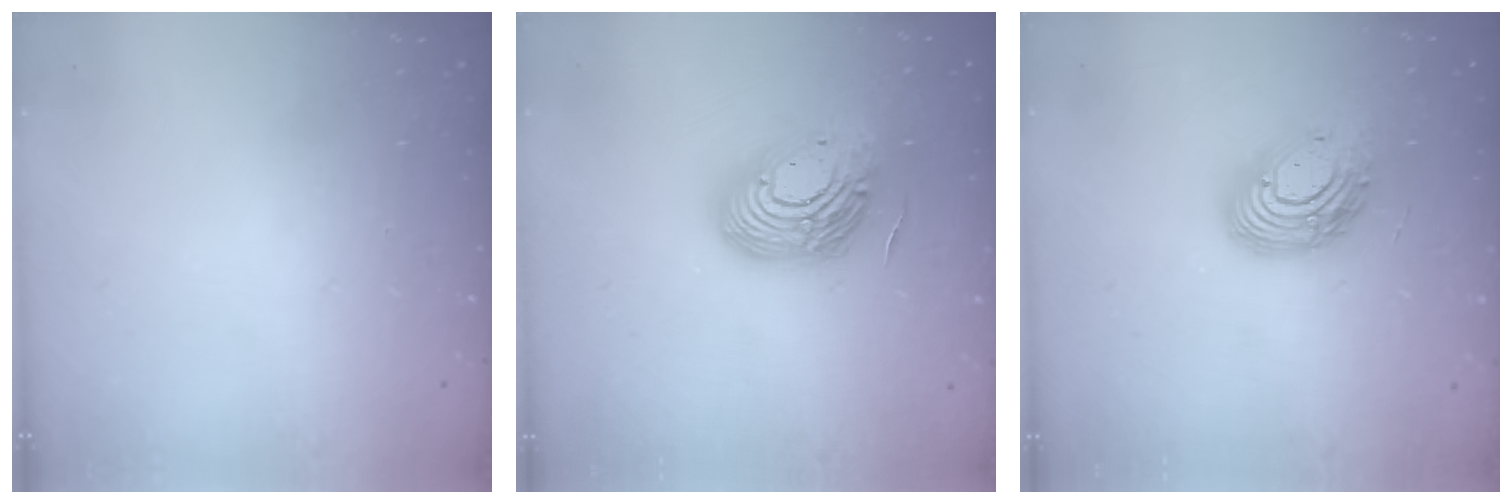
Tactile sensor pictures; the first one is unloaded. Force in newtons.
{"total": 17.5, "press": 17.5, "slide": 1.3}
{"total": 14.3, "press": 14.2, "slide": 1.3}